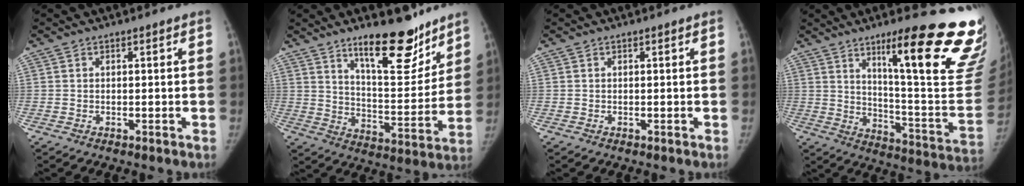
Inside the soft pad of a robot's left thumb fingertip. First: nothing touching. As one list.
[{"total": 17.0, "force": [12.2, 5.9, 10.3], "torque": [-0.101, -0.095, 0.194]}, {"total": 0.0}, {"total": 29.3, "force": [16.1, 5.2, 24.0], "torque": [-0.236, -0.074, 0.239]}]